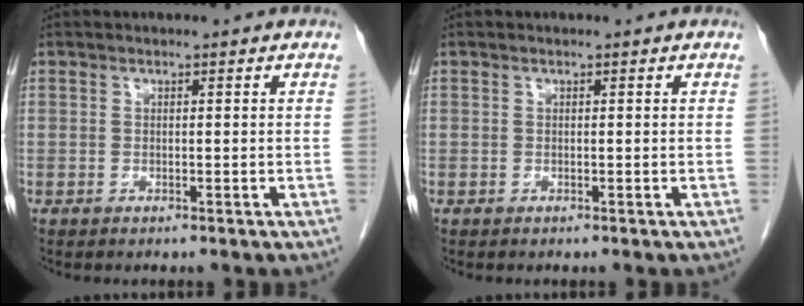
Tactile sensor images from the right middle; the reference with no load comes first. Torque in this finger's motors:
{"motor_torque": [0.00, 0.00, 0.00, 0.00]}